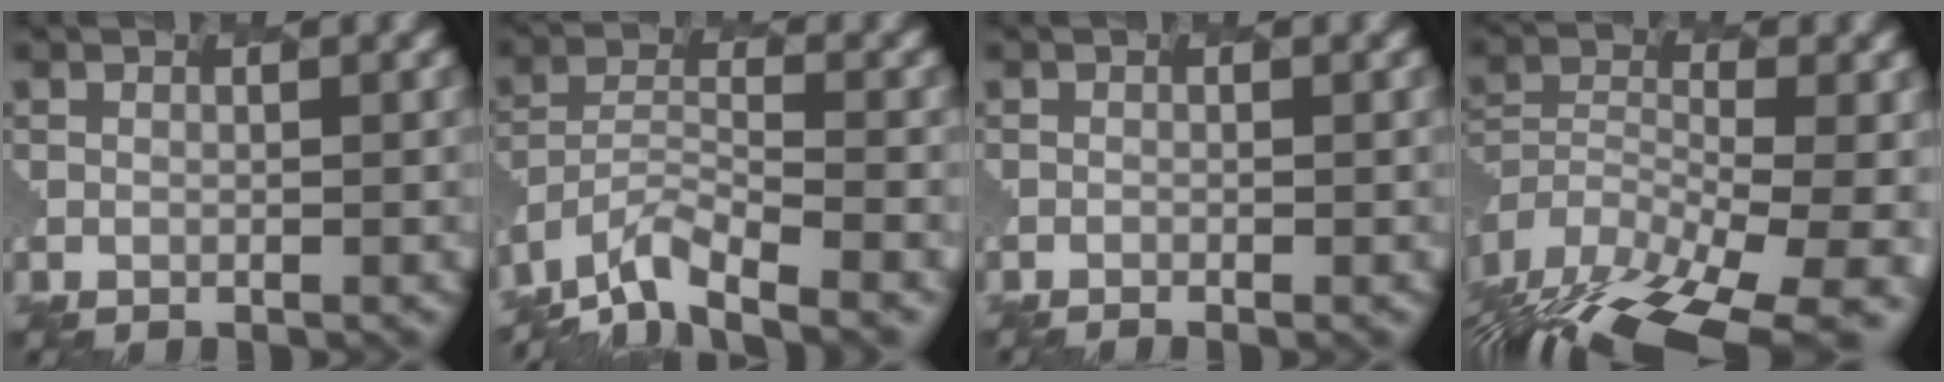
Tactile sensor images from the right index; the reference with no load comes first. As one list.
[{"total": 7.1, "force": [-6.7, 1.2, 2.2], "torque": [-0.056, 0.000, -0.126]}, {"total": 1.2, "force": [-0.9, 0.4, 0.7], "torque": [0.001, 0.008, -0.020]}, {"total": 16.8, "force": [-13.7, 5.7, 7.8], "torque": [-0.163, -0.022, -0.186]}]